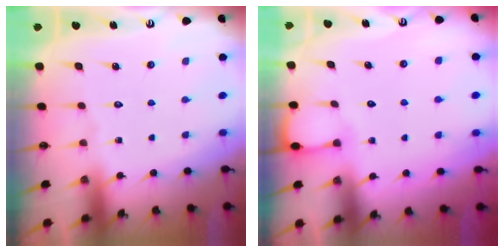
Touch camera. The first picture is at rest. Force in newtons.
{"total": 2.4, "press": 2.4, "slide": 0.3}